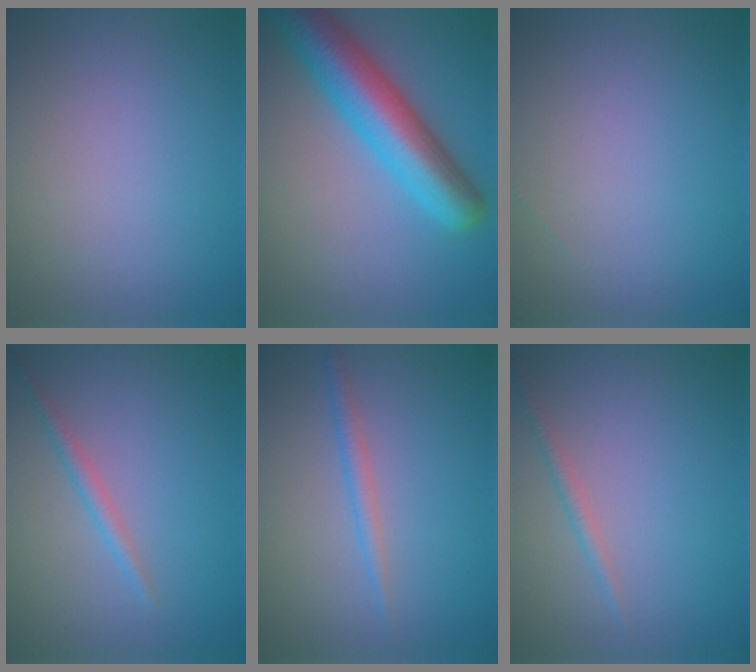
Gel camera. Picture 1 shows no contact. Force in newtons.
{"total": 8.4, "press": 8.4, "slide": 0.3}
{"total": 0.0}
{"total": 1.4, "press": 1.4, "slide": 0.1}
{"total": 1.5, "press": 1.5, "slide": 0.1}
{"total": 1.1, "press": 1.1, "slide": 0.0}